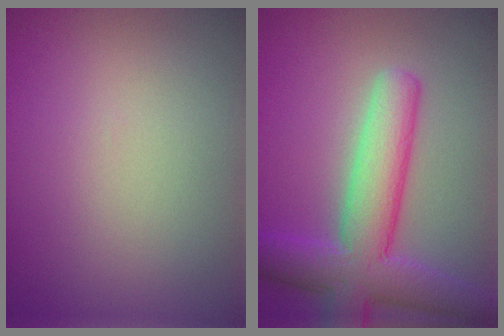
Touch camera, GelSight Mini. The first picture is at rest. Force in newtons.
{"total": 7.5, "press": 7.5, "slide": 0.2}